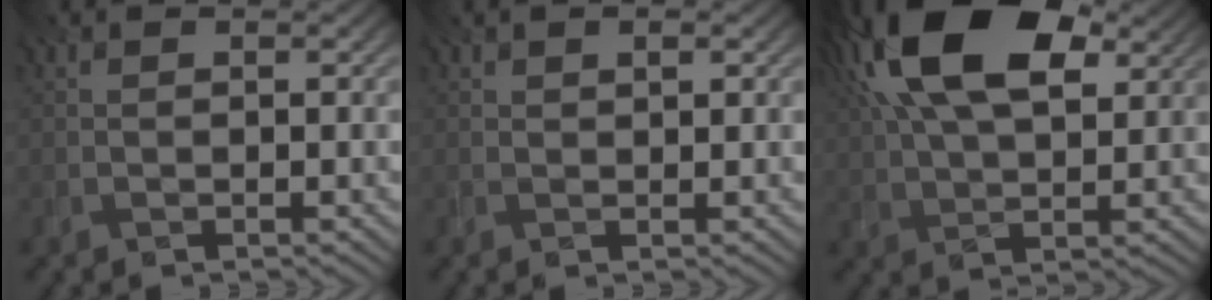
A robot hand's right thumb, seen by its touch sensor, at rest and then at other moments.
{"total": 1.0, "force": [0.8, 0.4, 0.5], "torque": [-0.007, 0.002, 0.014]}
{"total": 17.7, "force": [7.6, 9.2, 13.0], "torque": [-0.251, 0.060, 0.103]}